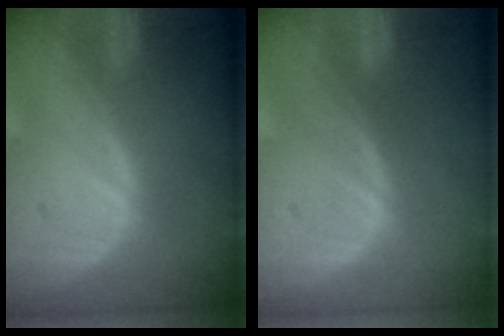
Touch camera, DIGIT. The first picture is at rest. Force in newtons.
{"total": 0.0}